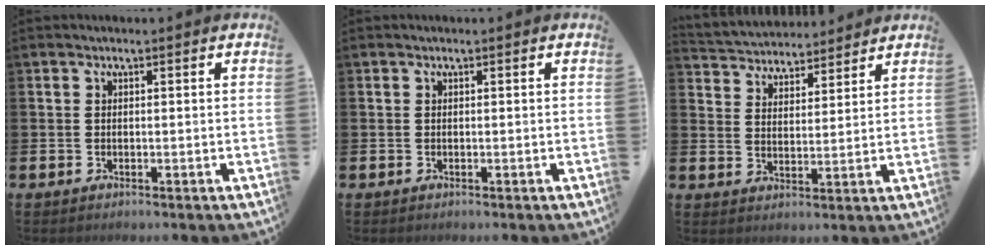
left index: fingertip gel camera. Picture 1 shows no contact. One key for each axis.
{"total": 0.0}
{"total": 4.5, "fx": 4.3, "fy": 1.2, "fz": -0.5, "tx": -0.015, "ty": -0.028, "tz": 0.075}